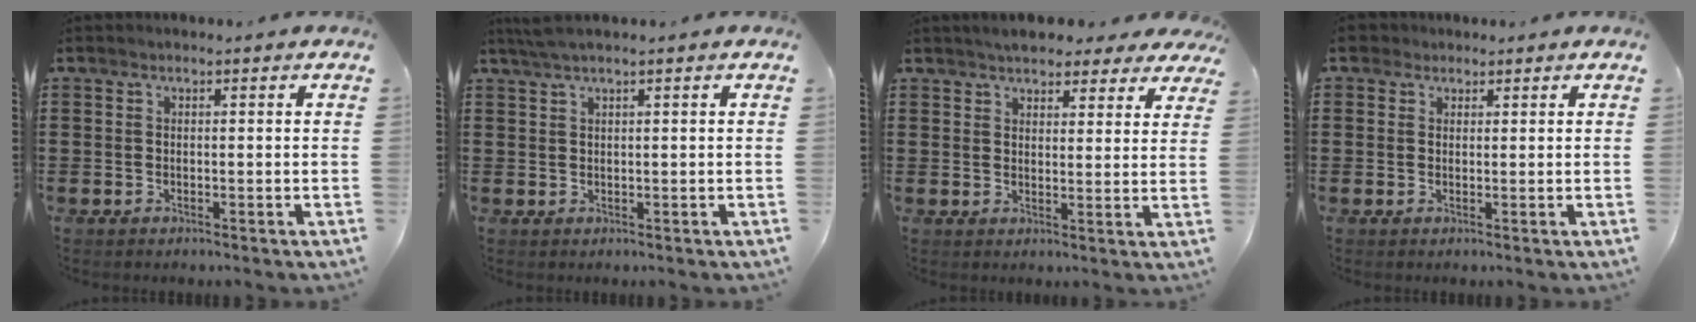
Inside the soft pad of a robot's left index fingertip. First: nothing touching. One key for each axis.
{"total": 1.7, "fx": 1.0, "fy": -0.1, "fz": 1.3, "tx": -0.026, "ty": -0.001, "tz": 0.019}
{"total": 4.4, "fx": 4.1, "fy": 1.0, "fz": 1.1, "tx": -0.026, "ty": -0.007, "tz": 0.075}
{"total": 2.0, "fx": 1.5, "fy": 1.4, "fz": 0.4, "tx": -0.006, "ty": 0.007, "tz": 0.026}